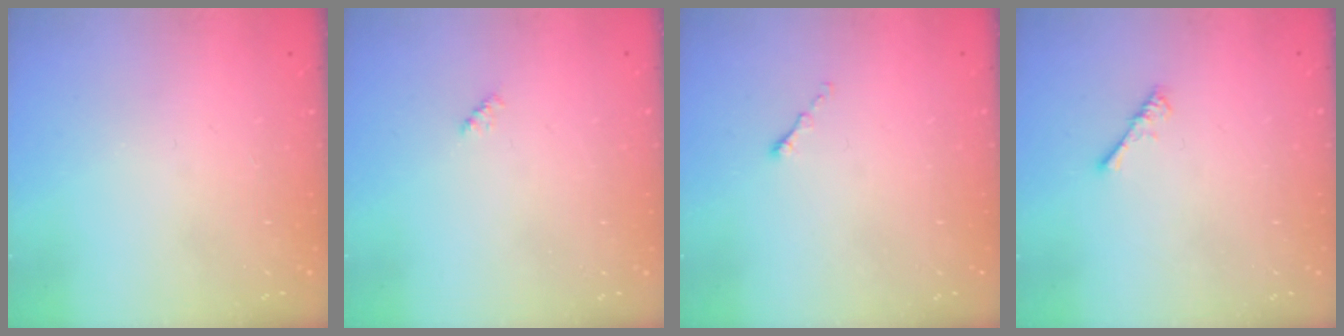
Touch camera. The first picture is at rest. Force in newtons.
{"total": 2.4, "press": 2.4, "slide": 0.4}
{"total": 0.0}
{"total": 0.8, "press": 0.8, "slide": 0.3}